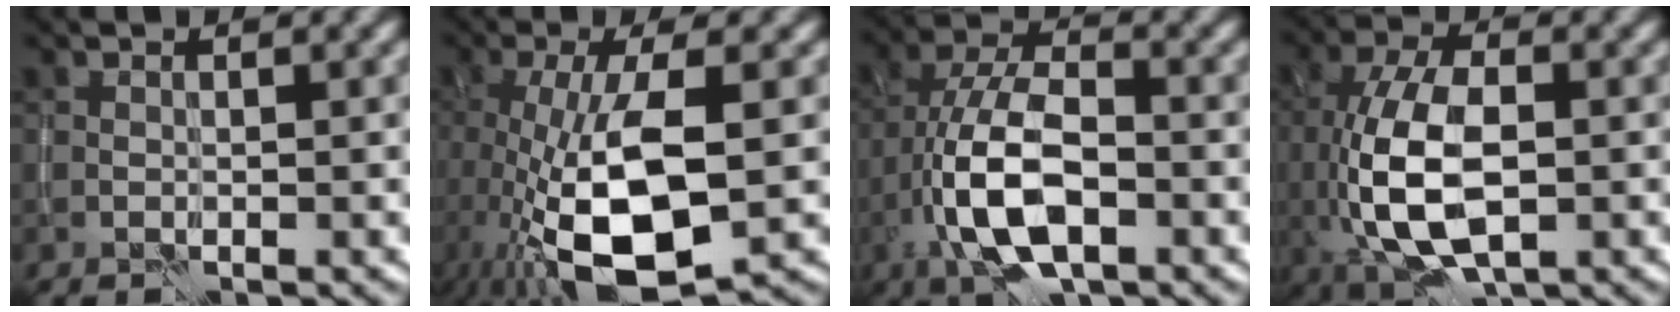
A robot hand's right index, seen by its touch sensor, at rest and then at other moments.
{"total": 11.2, "force": [-2.1, 4.5, 10.1], "torque": [-0.205, -0.021, -0.031]}
{"total": 9.0, "force": [-3.4, 4.0, 7.3], "torque": [-0.148, 0.004, -0.069]}
{"total": 9.8, "force": [-1.2, 5.1, 8.3], "torque": [-0.178, -0.012, -0.019]}